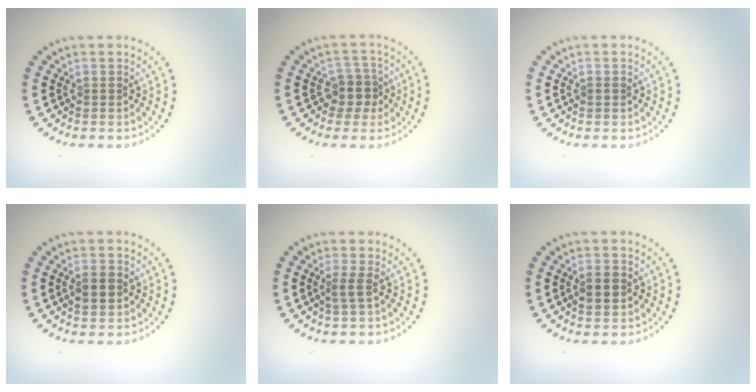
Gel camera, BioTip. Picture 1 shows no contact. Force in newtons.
{"total": 2.5, "press": 2.1, "slide": 1.3}
{"total": 0.6, "press": 0.6, "slide": 0.1}
{"total": 2.3, "press": 2.3, "slide": 0.2}
{"total": 1.4, "press": 1.0, "slide": 1.0}
{"total": 2.3, "press": 2.3, "slide": 0.2}